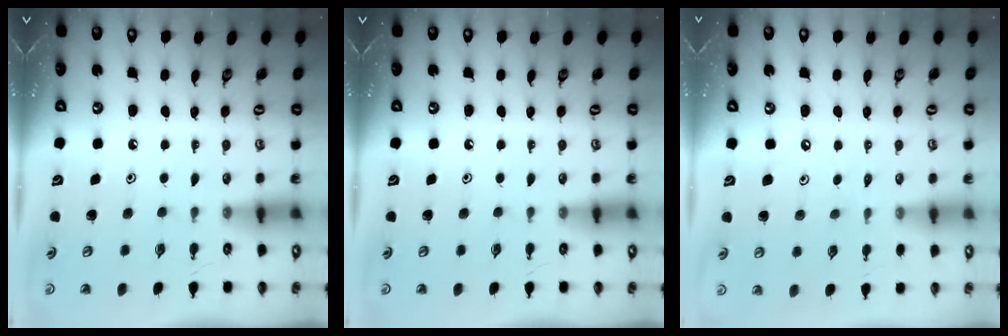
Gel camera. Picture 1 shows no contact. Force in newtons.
{"total": 0.0}
{"total": 2.8, "press": 2.8, "slide": 0.5}